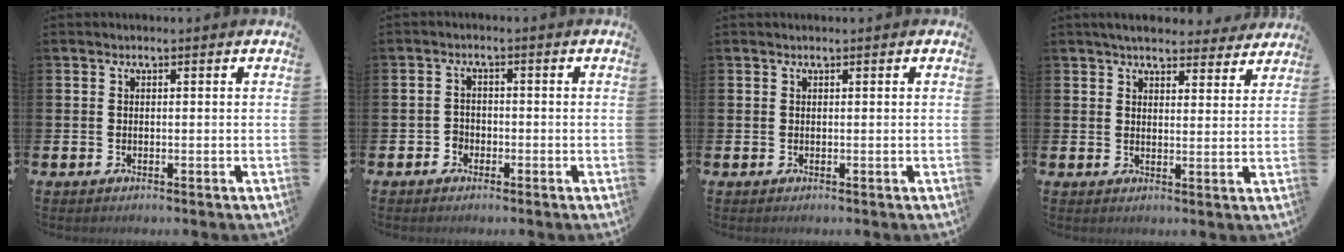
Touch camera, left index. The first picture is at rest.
{"total": 1.9, "force": [-1.2, 1.5, 0.1], "torque": [-0.014, 0.008, -0.025]}
{"total": 0.0}
{"total": 4.9, "force": [4.6, 1.2, 0.9], "torque": [-0.018, -0.027, 0.080]}